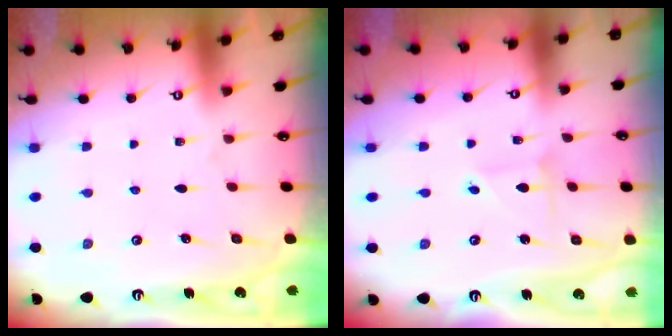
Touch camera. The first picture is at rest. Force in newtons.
{"total": 2.2, "press": 2.2, "slide": 0.2}